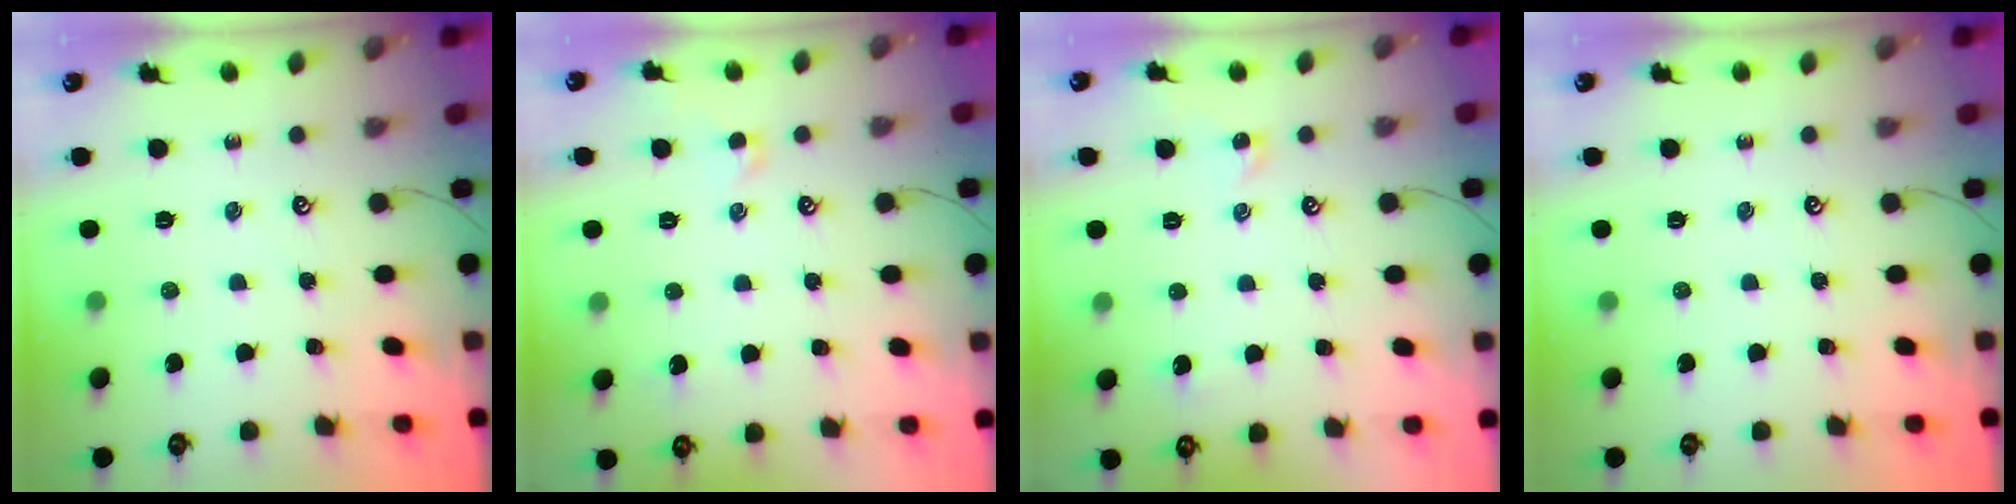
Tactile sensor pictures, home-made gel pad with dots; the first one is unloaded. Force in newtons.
{"total": 1.1, "press": 1.1, "slide": 0.4}
{"total": 1.1, "press": 1.0, "slide": 0.4}
{"total": 0.0}